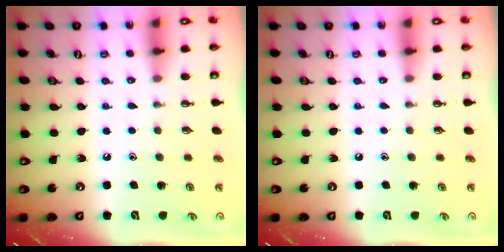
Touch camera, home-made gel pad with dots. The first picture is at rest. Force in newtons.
{"total": 0.0}